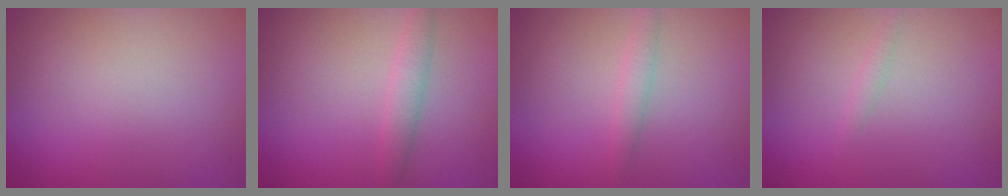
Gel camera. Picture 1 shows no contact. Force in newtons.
{"total": 1.8, "press": 1.8, "slide": 0.1}
{"total": 1.4, "press": 1.4, "slide": 0.1}
{"total": 0.7, "press": 0.7, "slide": 0.0}